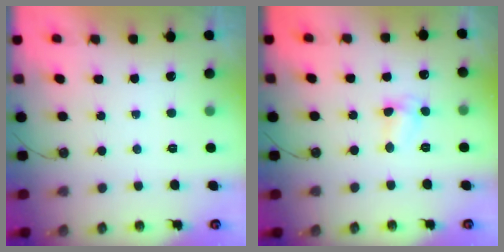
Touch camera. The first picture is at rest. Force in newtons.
{"total": 5.2, "press": 5.2, "slide": 0.6}